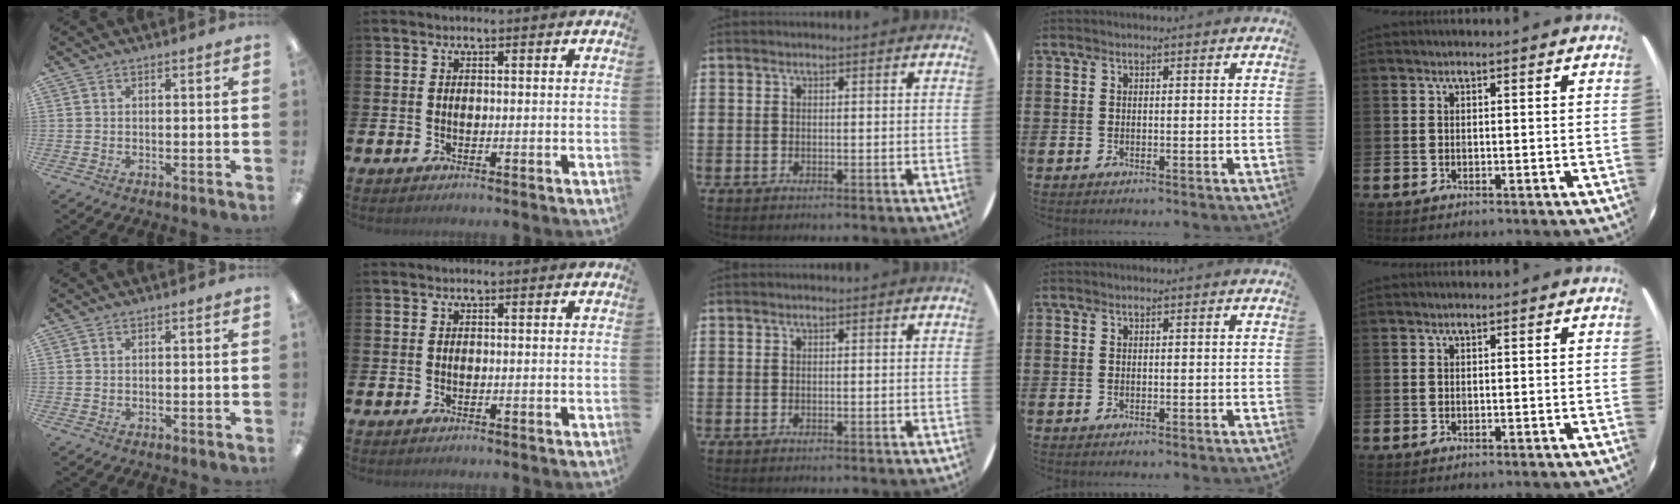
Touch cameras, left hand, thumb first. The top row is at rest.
{}